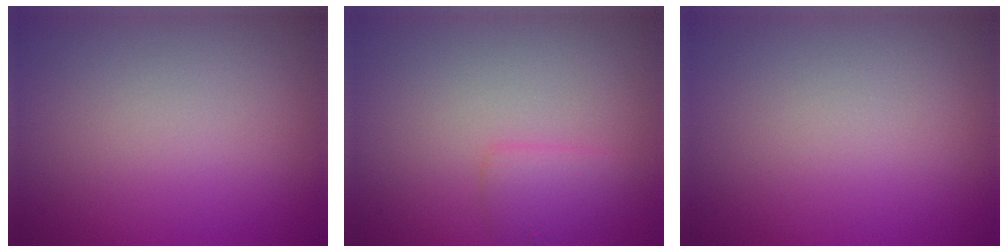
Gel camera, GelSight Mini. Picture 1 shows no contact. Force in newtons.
{"total": 1.8, "press": 1.8, "slide": 0.2}
{"total": 0.0}